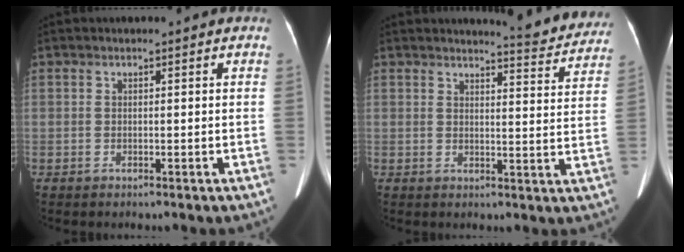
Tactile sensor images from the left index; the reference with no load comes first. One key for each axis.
{"total": 8.9, "fx": 8.7, "fy": 0.7, "fz": 1.7, "tx": -0.012, "ty": -0.028, "tz": 0.089}